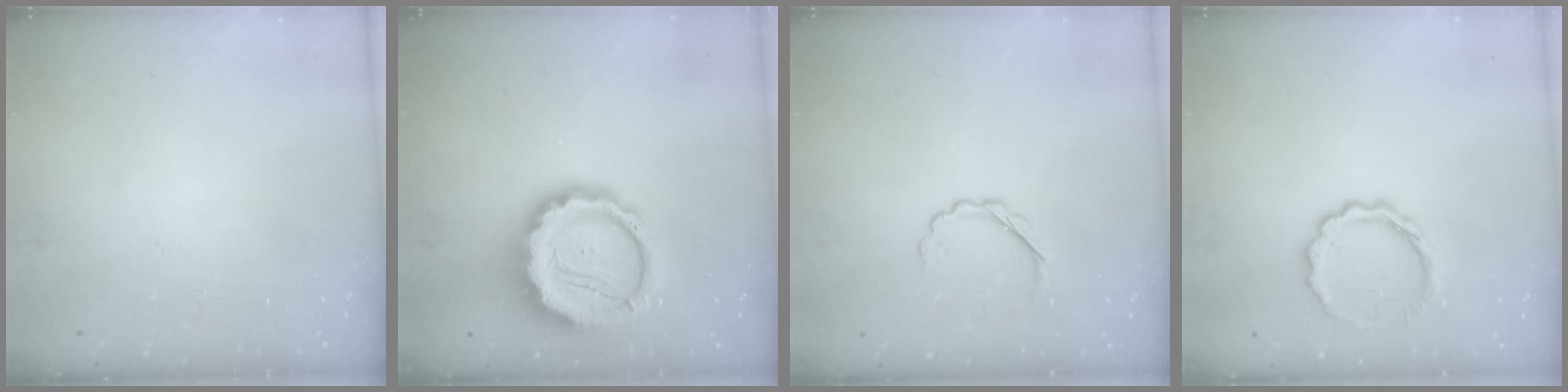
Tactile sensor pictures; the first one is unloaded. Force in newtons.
{"total": 13.7, "press": 13.5, "slide": 2.5}
{"total": 3.5, "press": 3.4, "slide": 0.8}
{"total": 7.7, "press": 7.5, "slide": 1.4}